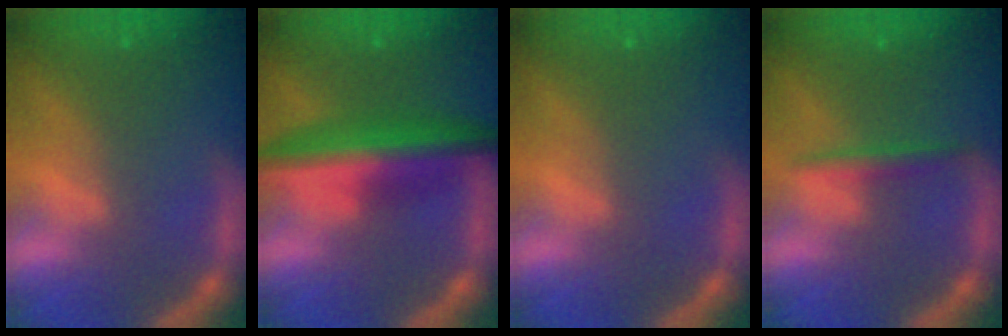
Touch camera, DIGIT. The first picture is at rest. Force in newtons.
{"total": 7.5}
{"total": 0.0}
{"total": 1.9}